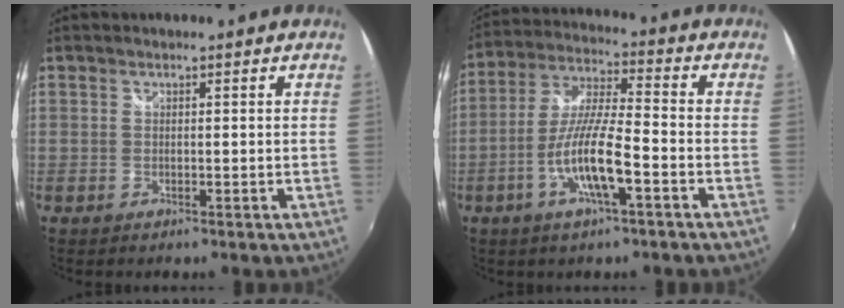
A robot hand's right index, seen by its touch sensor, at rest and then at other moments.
{"total": 11.4, "force": [-4.7, 1.4, 10.4], "torque": [-0.212, -0.002, -0.089]}